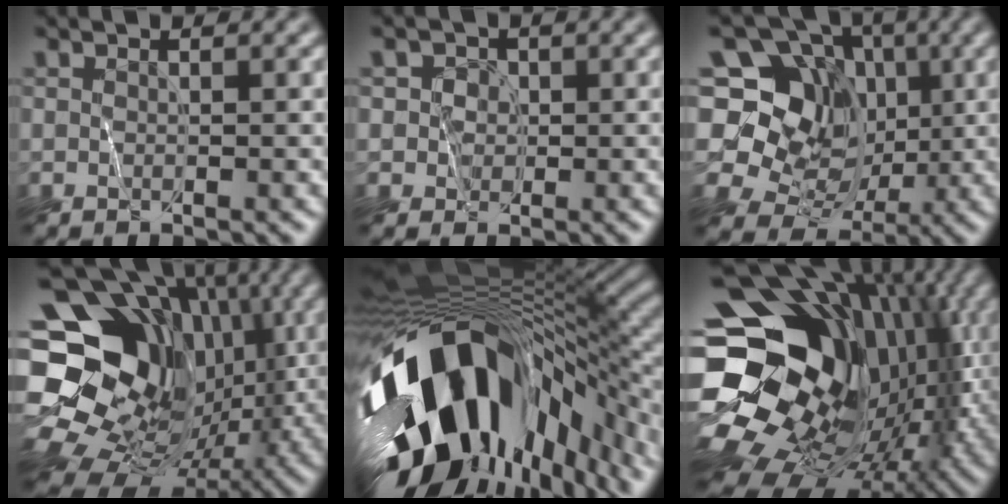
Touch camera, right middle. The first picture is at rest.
{"total": 2.6, "force": [0.9, 2.4, 0.5], "torque": [0.016, 0.020, 0.005]}
{"total": 14.4, "force": [3.2, 12.5, 6.5], "torque": [-0.151, 0.038, 0.034]}
{"total": 19.4, "force": [1.7, 16.5, 10.0], "torque": [-0.188, 0.019, 0.023]}
{"total": 18.2, "force": [-5.5, 10.0, 14.2], "torque": [-0.282, -0.044, -0.075]}
{"total": 21.2, "force": [0.4, 16.1, 13.7], "torque": [-0.258, 0.000, -0.005]}